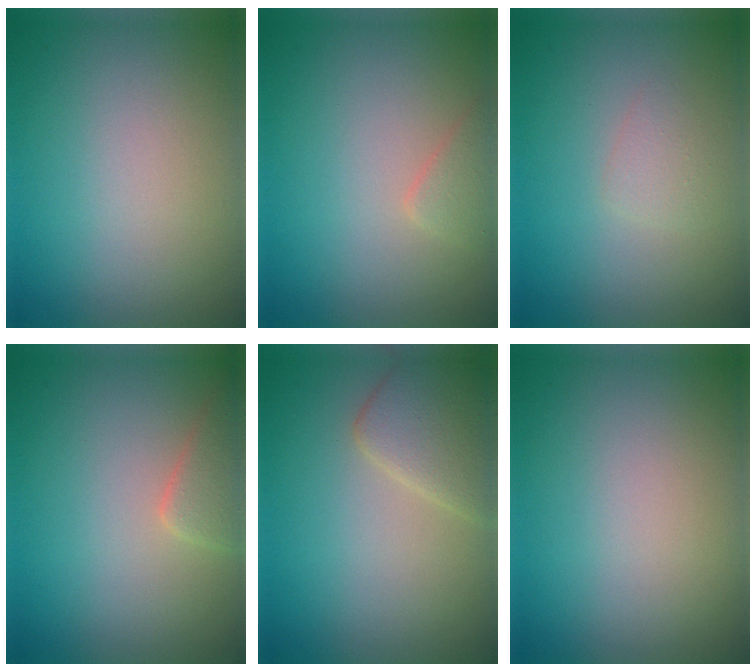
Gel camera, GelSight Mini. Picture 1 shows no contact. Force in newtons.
{"total": 1.3, "press": 1.3, "slide": 0.1}
{"total": 1.1, "press": 1.1, "slide": 0.1}
{"total": 2.2, "press": 2.2, "slide": 0.2}
{"total": 3.4, "press": 3.4, "slide": 0.2}
{"total": 0.0}